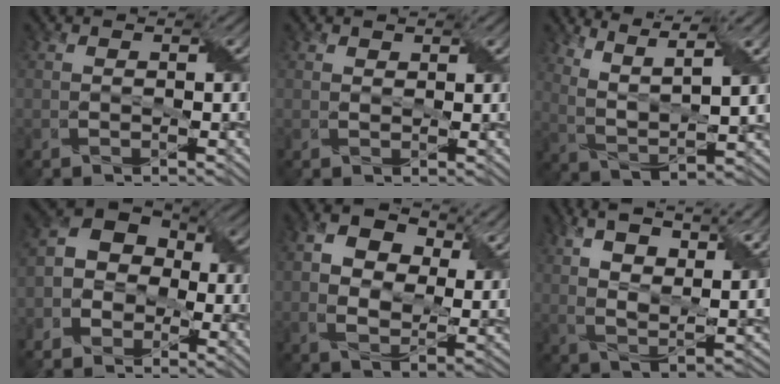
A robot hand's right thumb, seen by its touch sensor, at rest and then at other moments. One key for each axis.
{"total": 1.0, "fx": 0.9, "fy": 0.4, "fz": 0.2, "tx": -0.009, "ty": -0.001, "tz": 0.020}
{"total": 9.4, "fx": 6.2, "fy": 1.9, "fz": 6.8, "tx": -0.156, "ty": 0.002, "tz": 0.118}
{"total": 7.1, "fx": -2.2, "fy": 5.7, "fz": 3.7, "tx": -0.069, "ty": 0.004, "tz": -0.054}
{"total": 11.0, "fx": 4.8, "fy": 6.6, "fz": 7.4, "tx": -0.151, "ty": 0.000, "tz": 0.079}
{"total": 12.7, "fx": 6.8, "fy": 4.0, "fz": 10.0, "tx": -0.202, "ty": 0.012, "tz": 0.112}